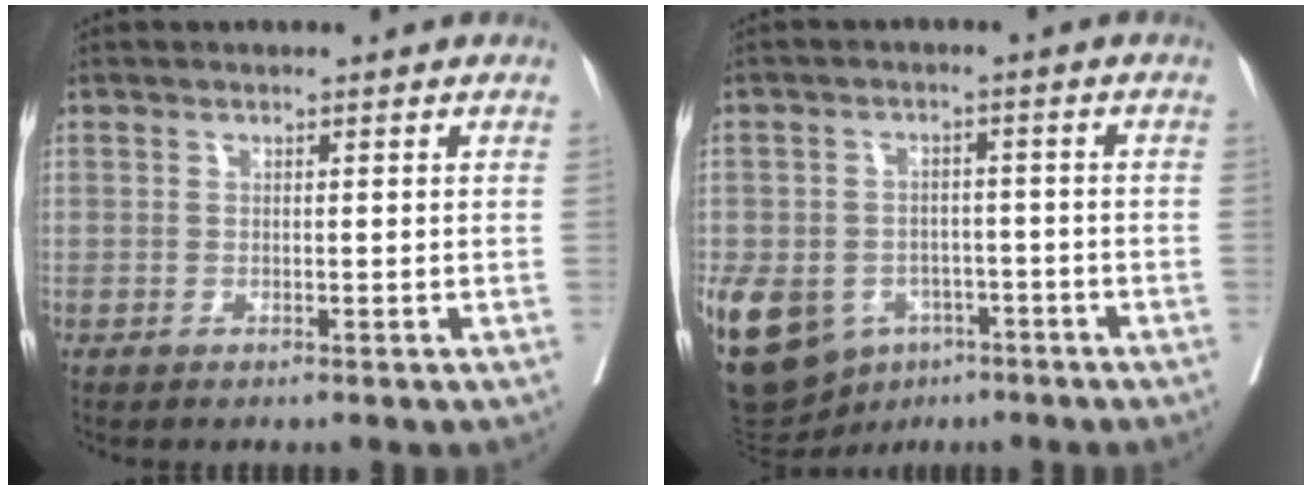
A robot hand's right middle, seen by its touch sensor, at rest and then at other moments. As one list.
[{"total": 23.0, "force": [-10.2, 17.3, 11.2], "torque": [-0.331, -0.016, -0.148]}]